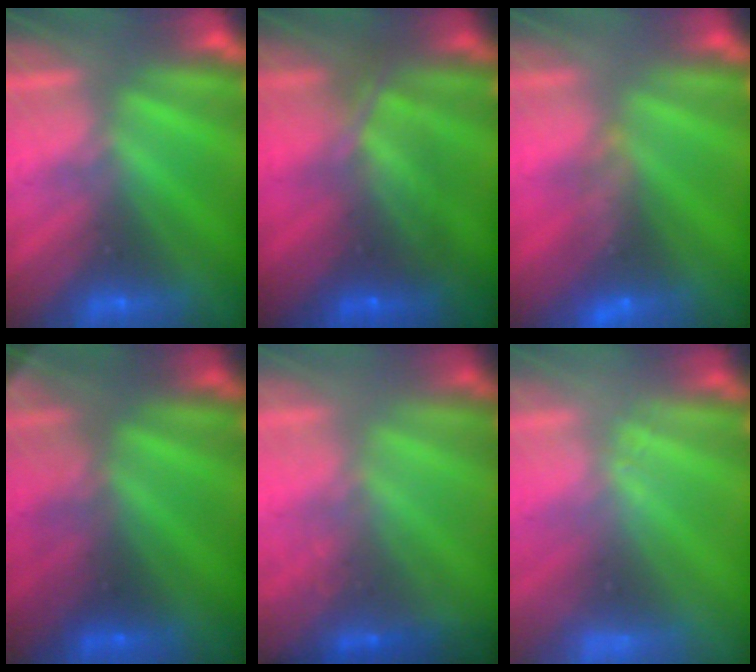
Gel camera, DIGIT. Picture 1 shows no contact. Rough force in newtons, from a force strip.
{"total": 7.0}
{"total": 8.6}
{"total": 2.8}
{"total": 1.6}
{"total": 2.5}